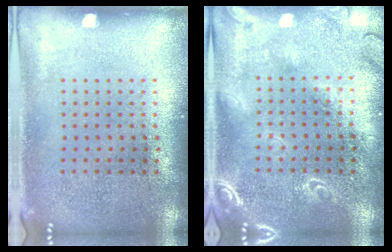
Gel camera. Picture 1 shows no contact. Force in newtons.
{"total": 1.7, "press": 1.7, "slide": 0.2}